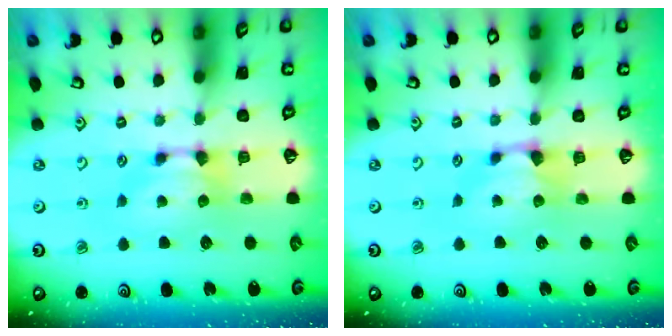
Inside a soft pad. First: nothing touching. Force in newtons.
{"total": 0.8, "press": 0.3, "slide": 0.7}